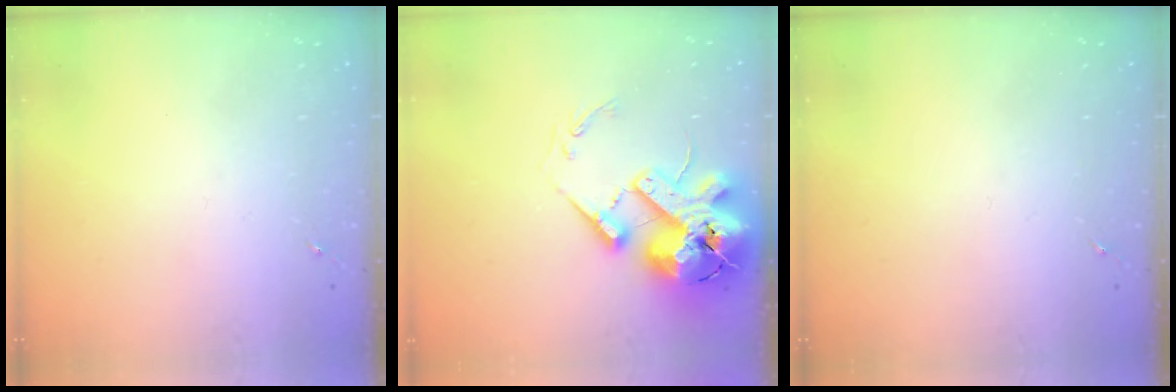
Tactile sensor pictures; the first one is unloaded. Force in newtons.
{"total": 23.0, "press": 22.7, "slide": 3.8}
{"total": 0.0}